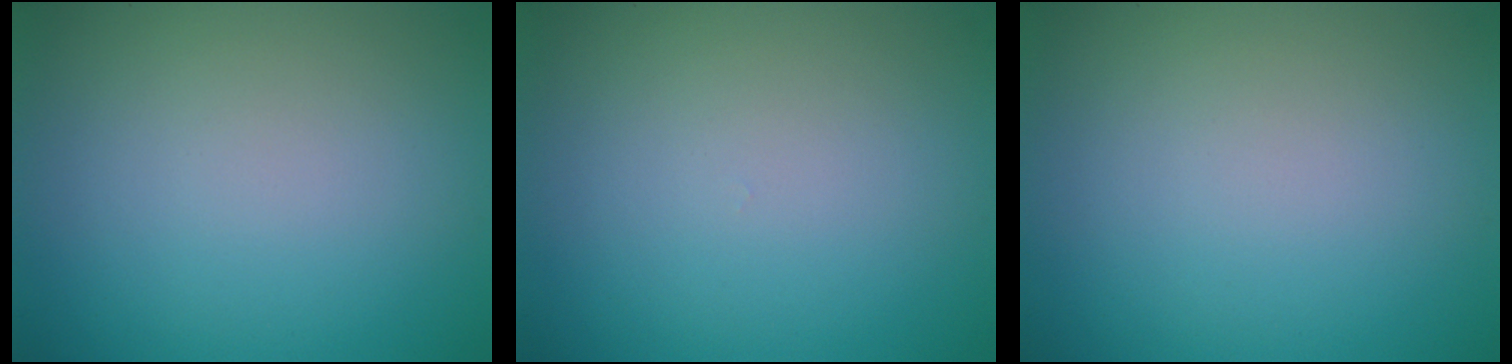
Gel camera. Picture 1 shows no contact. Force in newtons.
{"total": 0.0}
{"total": 0.0}